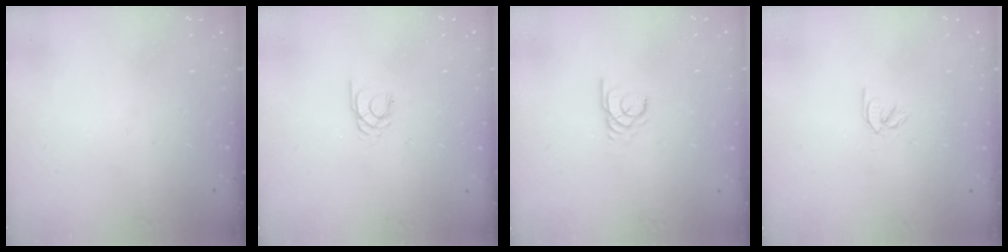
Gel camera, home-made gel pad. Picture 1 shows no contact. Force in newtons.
{"total": 1.7, "press": 1.7, "slide": 0.3}
{"total": 2.1, "press": 2.1, "slide": 0.0}
{"total": 2.4, "press": 2.3, "slide": 0.7}